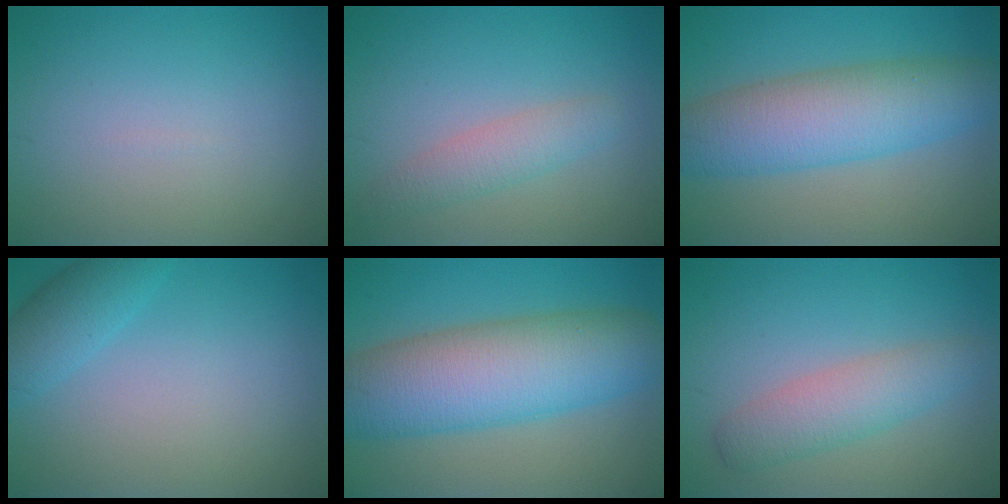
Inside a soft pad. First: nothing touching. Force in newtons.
{"total": 2.6, "press": 2.6, "slide": 0.2}
{"total": 7.9, "press": 7.9, "slide": 0.1}
{"total": 3.0, "press": 3.0, "slide": 0.1}
{"total": 10.7, "press": 10.7, "slide": 0.4}
{"total": 3.7, "press": 3.7, "slide": 0.1}